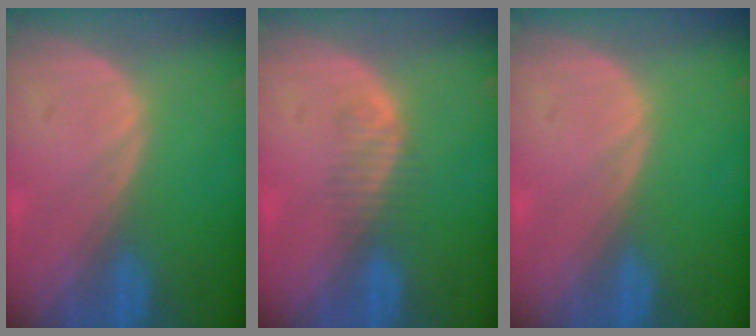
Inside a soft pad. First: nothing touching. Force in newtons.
{"total": 2.2, "press": 2.0, "slide": 0.9}
{"total": 0.0}